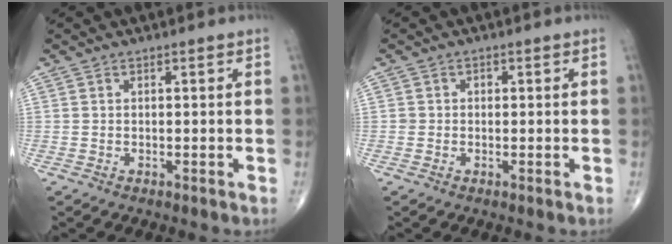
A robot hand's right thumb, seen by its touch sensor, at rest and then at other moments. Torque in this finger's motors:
{"motor_torque": [-0.13, -0.01, 0.02, -0.13, -0.02]}